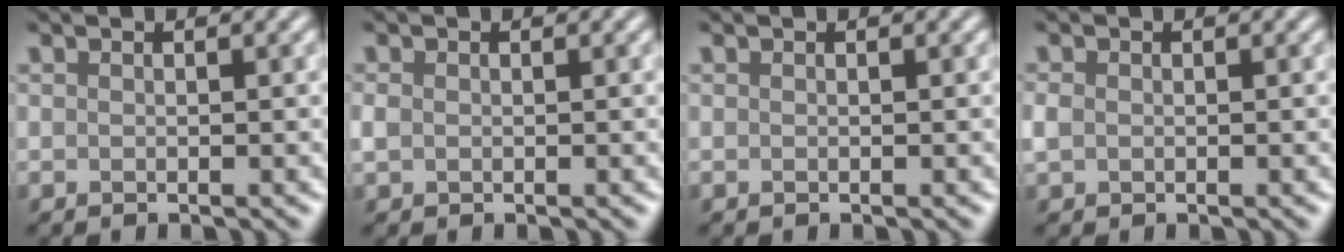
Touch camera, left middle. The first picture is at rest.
{"total": 0.8, "force": [0.0, 0.7, 0.4], "torque": [-0.009, -0.001, -0.001]}
{"total": 0.0}
{"total": 1.1, "force": [0.0, 1.0, 0.6], "torque": [-0.012, 0.000, -0.002]}